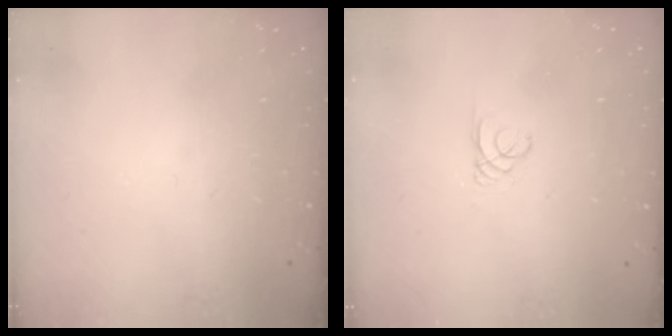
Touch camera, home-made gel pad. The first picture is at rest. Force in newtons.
{"total": 0.6, "press": 0.6, "slide": 0.1}